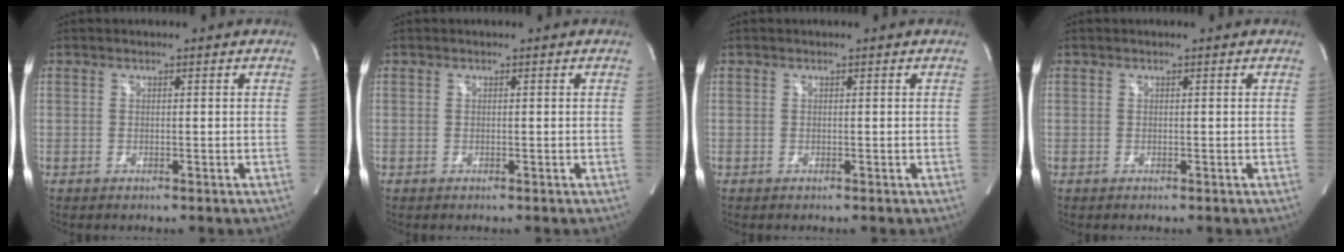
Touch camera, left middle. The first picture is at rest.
{"total": 0.0}
{"total": 0.0}
{"total": 0.0}